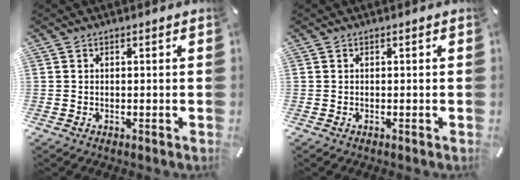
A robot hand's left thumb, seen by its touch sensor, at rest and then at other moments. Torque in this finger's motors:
{"motor_torque": [0.00, 0.00, 0.00, 0.00, 0.00]}